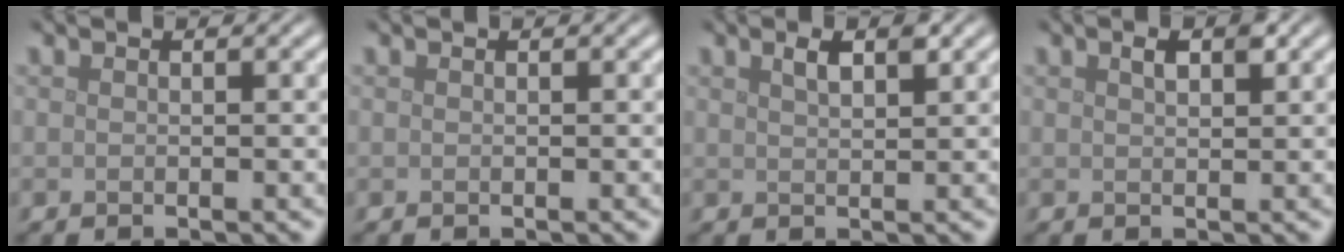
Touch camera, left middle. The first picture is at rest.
{"total": 0.0}
{"total": 1.9, "force": [1.2, 0.5, 1.4], "torque": [-0.023, 0.004, 0.020]}
{"total": 1.7, "force": [0.9, 0.7, 1.3], "torque": [-0.022, 0.003, 0.016]}